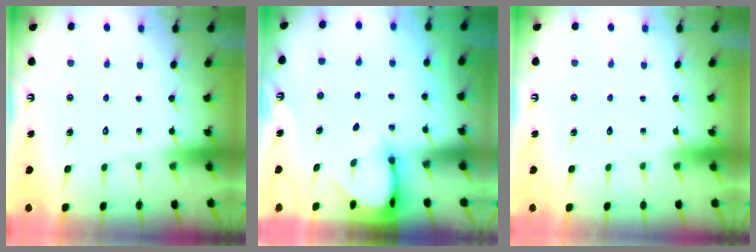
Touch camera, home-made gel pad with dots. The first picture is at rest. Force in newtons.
{"total": 3.1, "press": 3.1, "slide": 0.2}
{"total": 0.0}